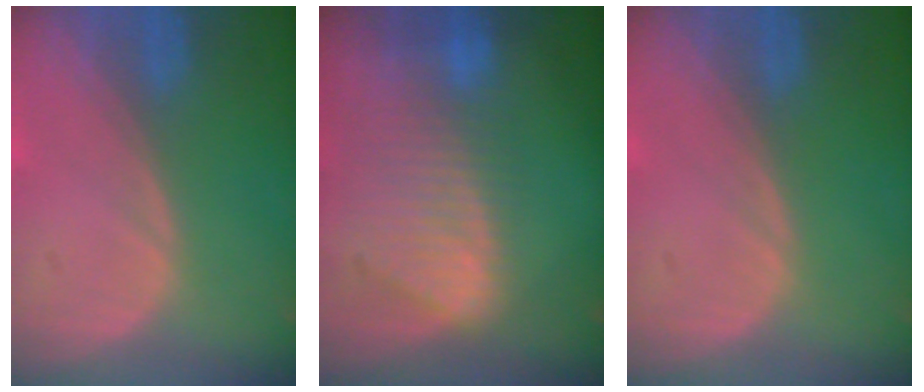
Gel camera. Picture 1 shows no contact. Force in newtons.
{"total": 9.4, "press": 8.2, "slide": 4.7}
{"total": 0.0}